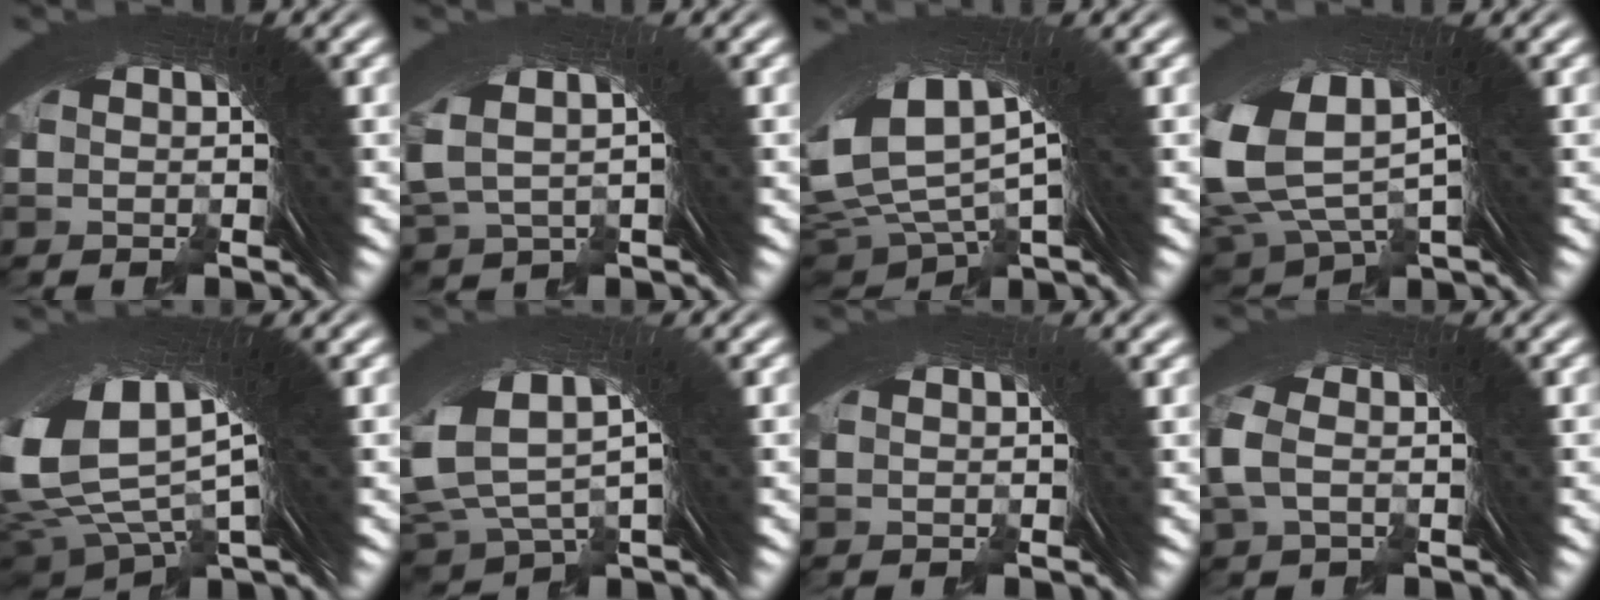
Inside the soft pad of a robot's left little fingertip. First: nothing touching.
{"total": 5.3, "force": [1.4, 3.7, 3.6], "torque": [-0.078, 0.003, 0.021]}
{"total": 9.9, "force": [1.9, 6.4, 7.4], "torque": [-0.156, -0.018, 0.039]}
{"total": 10.2, "force": [1.9, 6.9, 7.2], "torque": [-0.154, -0.017, 0.035]}
{"total": 12.2, "force": [3.5, 7.3, 9.1], "torque": [-0.191, -0.008, 0.062]}
{"total": 8.4, "force": [2.1, 5.6, 5.9], "torque": [-0.125, -0.007, 0.038]}
{"total": 0.8, "force": [0.4, -0.3, 0.7], "torque": [-0.001, 0.009, 0.003]}
{"total": 1.6, "force": [-0.4, 0.7, 1.4], "torque": [-0.046, -0.010, -0.003]}